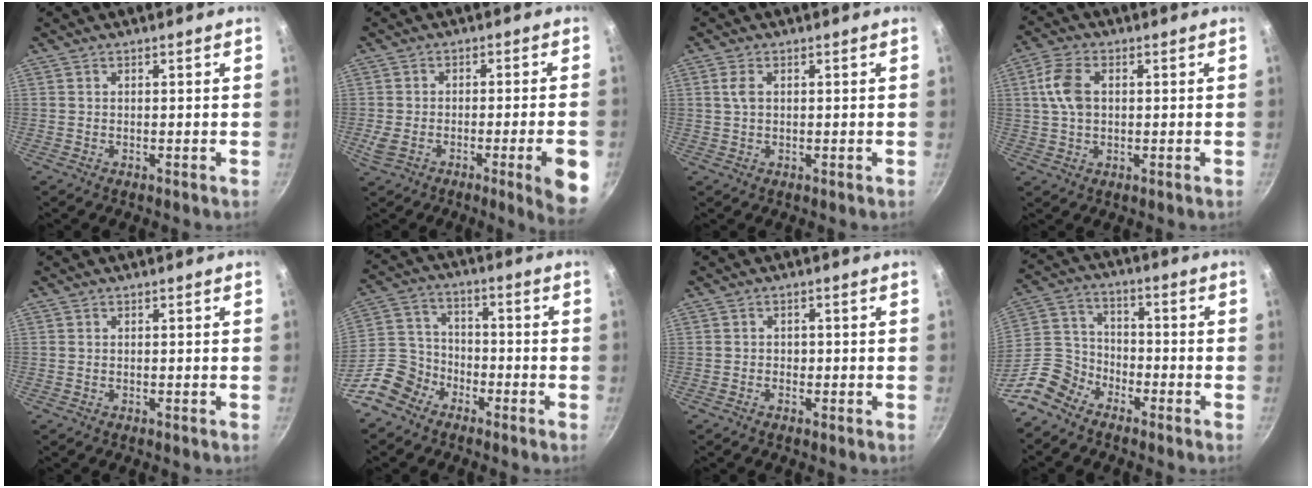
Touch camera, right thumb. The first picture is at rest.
{"total": 10.6, "force": [-3.5, 1.6, 9.9], "torque": [-0.128, 0.010, -0.045]}
{"total": 2.5, "force": [0.7, 1.4, 2.0], "torque": [-0.040, 0.001, 0.013]}
{"total": 7.1, "force": [1.2, 4.5, 5.4], "torque": [-0.102, 0.009, 0.020]}
{"total": 0.0}
{"total": 10.0, "force": [-6.5, 6.8, 3.5], "torque": [-0.043, 0.056, -0.140]}
{"total": 1.1, "force": [-0.5, 0.8, 0.6], "torque": [-0.006, 0.001, -0.005]}
{"total": 9.5, "force": [-6.8, 5.7, 3.4], "torque": [-0.047, 0.057, -0.155]}